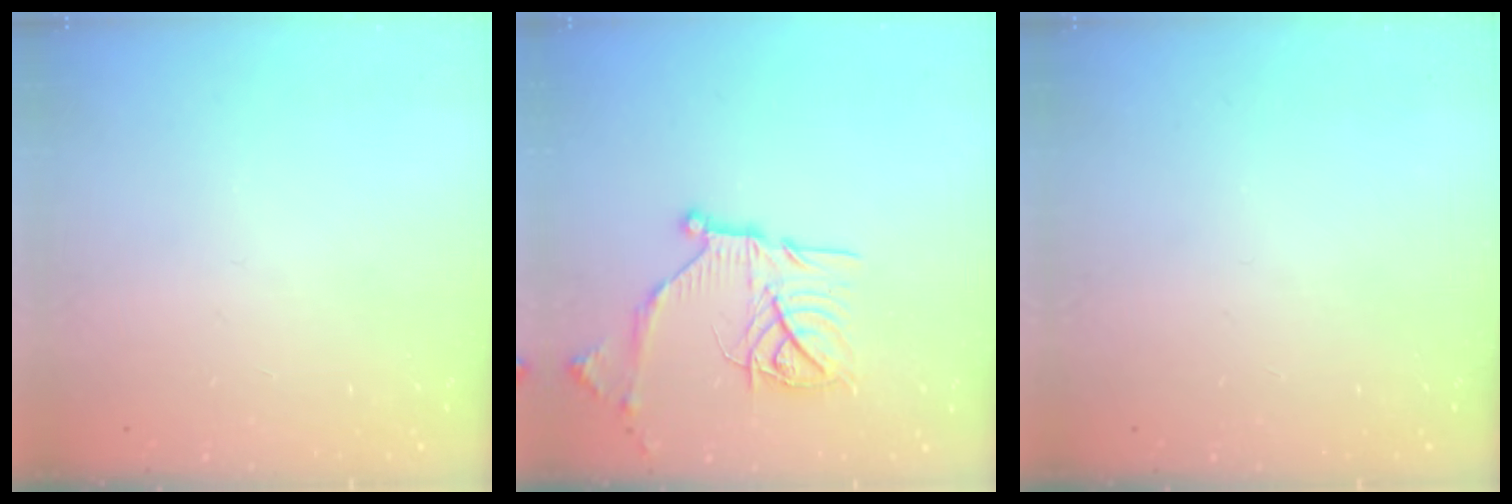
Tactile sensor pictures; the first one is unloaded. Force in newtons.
{"total": 19.5, "press": 19.4, "slide": 1.7}
{"total": 0.0}